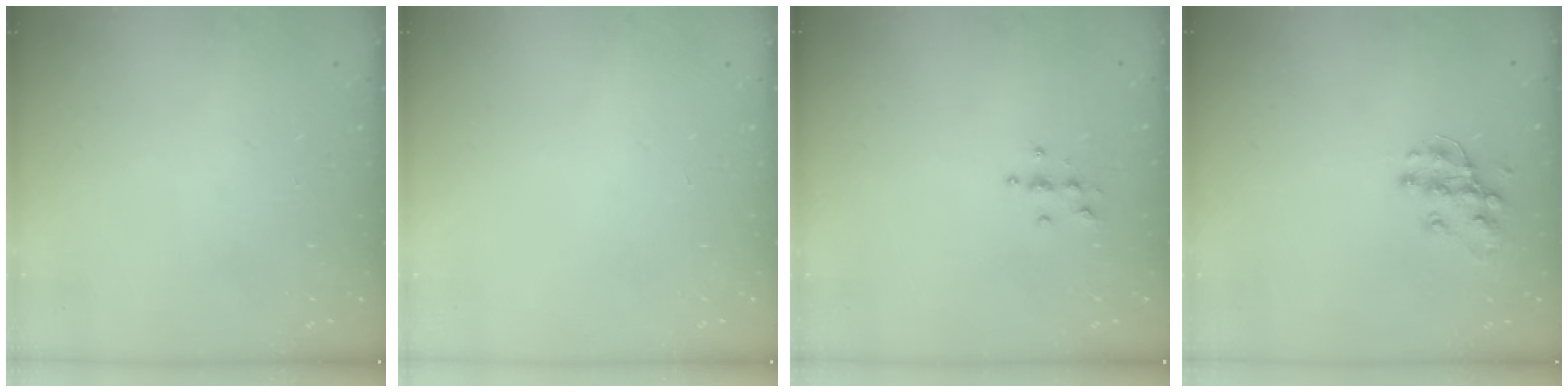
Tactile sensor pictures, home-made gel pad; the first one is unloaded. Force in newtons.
{"total": 0.0}
{"total": 3.8, "press": 3.8, "slide": 0.4}
{"total": 11.3, "press": 11.3, "slide": 0.2}